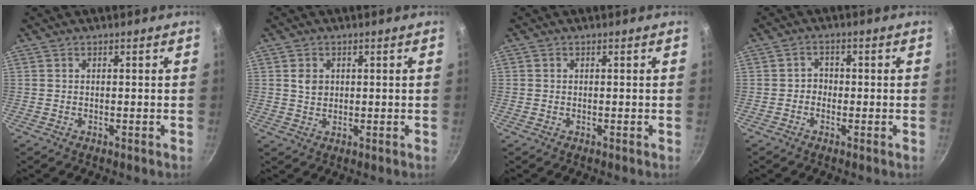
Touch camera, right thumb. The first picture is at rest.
{"total": 2.9, "force": [0.7, 2.3, 1.5], "torque": [-0.017, -0.003, 0.012]}
{"total": 0.0}
{"total": 2.2, "force": [-0.6, 2.0, 0.8], "torque": [0.004, 0.009, -0.016]}